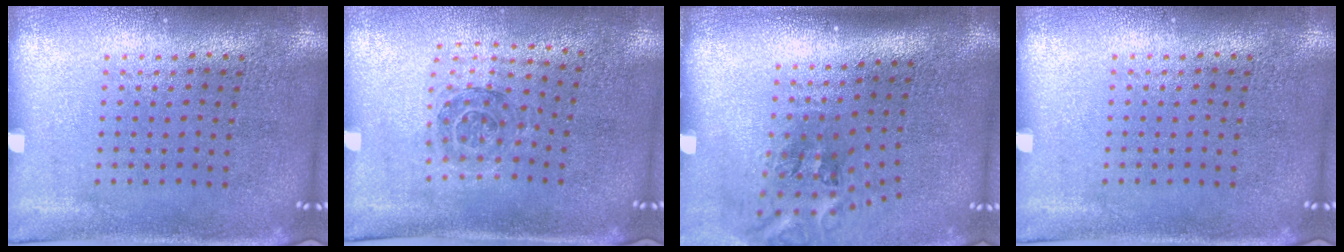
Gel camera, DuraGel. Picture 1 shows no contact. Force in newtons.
{"total": 1.1, "press": 1.1, "slide": 0.3}
{"total": 1.8, "press": 1.2, "slide": 1.3}
{"total": 0.0}